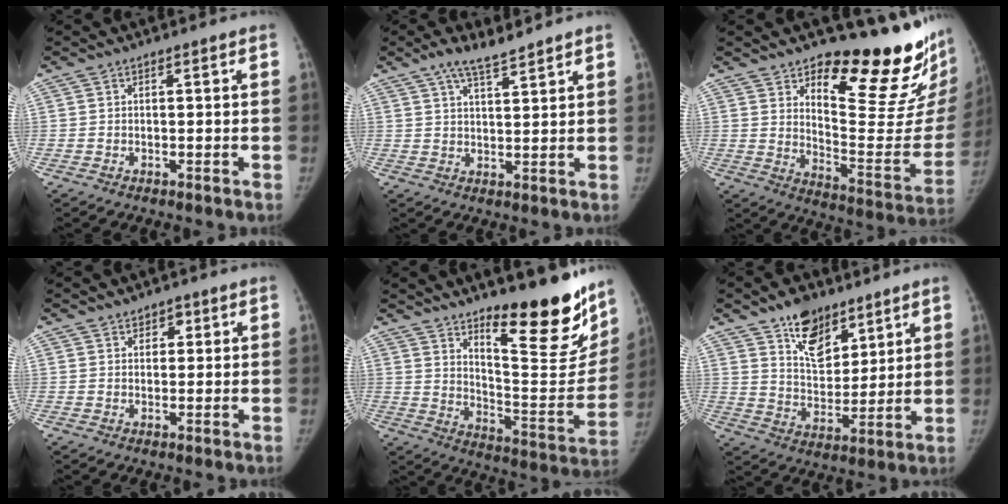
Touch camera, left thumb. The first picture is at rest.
{"total": 6.0, "force": [4.7, 1.4, 3.5], "torque": [-0.057, -0.020, 0.085]}
{"total": 21.7, "force": [16.0, 6.1, 13.3], "torque": [-0.141, -0.142, 0.228]}
{"total": 2.4, "force": [1.2, 1.9, 1.0], "torque": [0.006, -0.004, 0.014]}
{"total": 24.0, "force": [15.8, 7.0, 16.7], "torque": [-0.184, -0.116, 0.238]}
{"total": 12.0, "force": [7.8, 6.8, 6.1], "torque": [-0.067, -0.053, 0.137]}